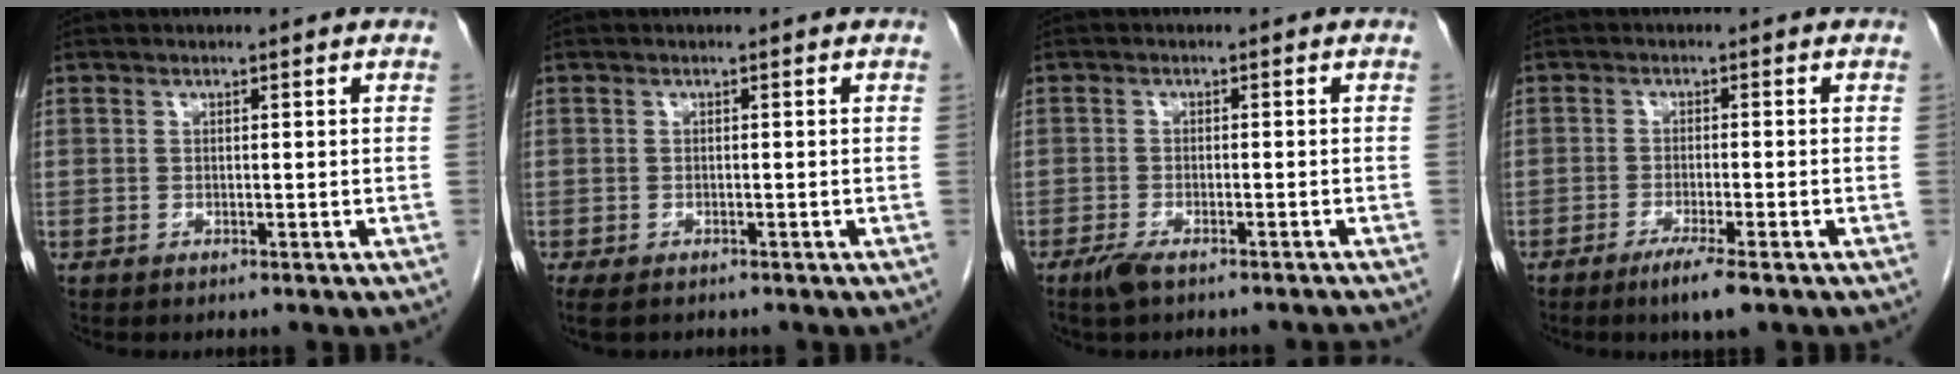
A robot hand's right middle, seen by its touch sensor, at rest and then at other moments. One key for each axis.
{"total": 3.4, "fx": -2.6, "fy": 1.3, "fz": 1.7, "tx": -0.033, "ty": -0.010, "tz": -0.039}
{"total": 4.2, "fx": -3.5, "fy": 0.8, "fz": 2.3, "tx": -0.037, "ty": -0.008, "tz": -0.059}
{"total": 4.5, "fx": -2.9, "fy": 0.0, "fz": 3.4, "tx": -0.061, "ty": -0.012, "tz": -0.051}